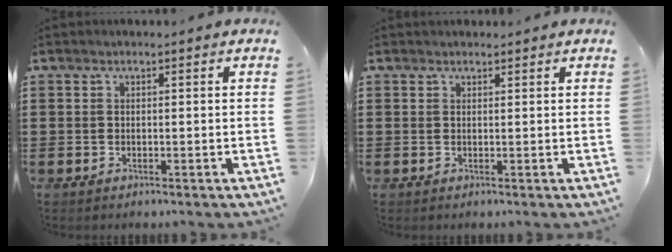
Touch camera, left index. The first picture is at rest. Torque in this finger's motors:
{"motor_torque": [0.01, 0.12, 0.01, -0.01]}